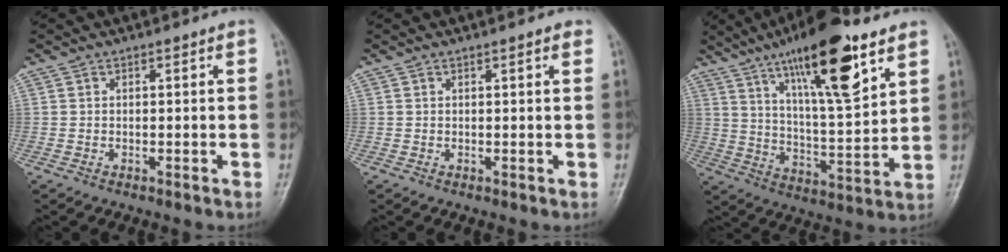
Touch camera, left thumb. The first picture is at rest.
{"total": 1.1, "force": [0.6, 0.2, 0.9], "torque": [-0.013, 0.000, 0.005]}
{"total": 19.8, "force": [11.3, 4.7, 15.5], "torque": [-0.234, -0.046, 0.193]}